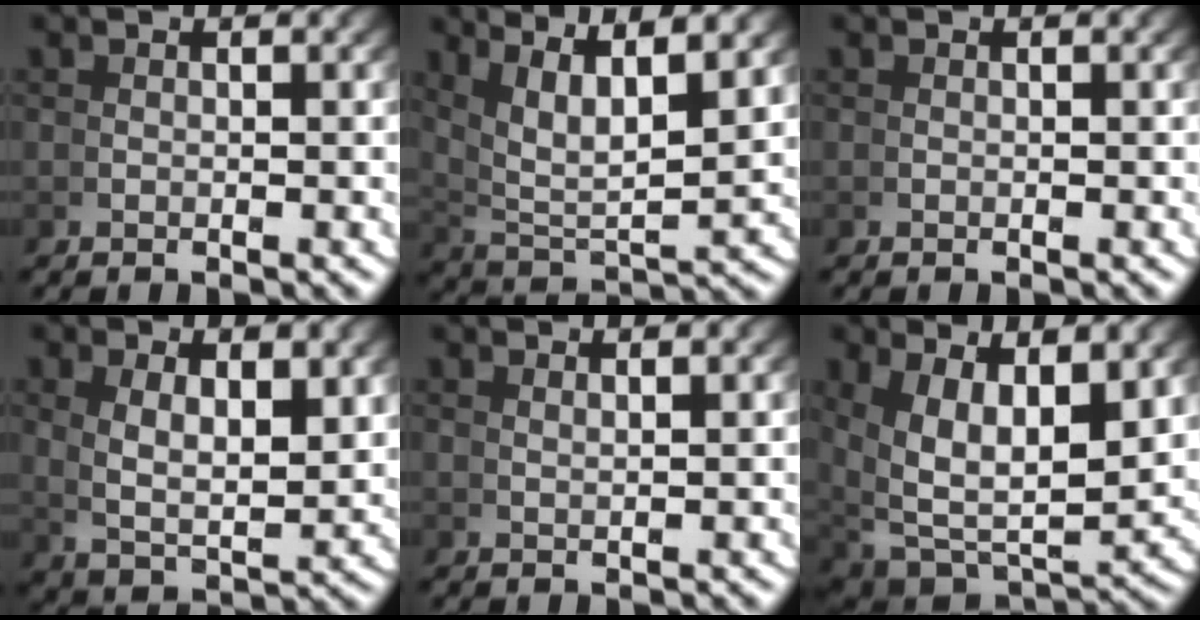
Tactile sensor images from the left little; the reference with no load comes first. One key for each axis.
{"total": 8.0, "fx": 3.5, "fy": 3.8, "fz": 6.1, "tx": -0.122, "ty": -0.013, "tz": 0.071}
{"total": 0.0}
{"total": 5.1, "fx": 1.6, "fy": 2.4, "fz": 4.1, "tx": -0.078, "ty": -0.008, "tz": 0.034}
{"total": 1.7, "fx": 1.3, "fy": -1.2, "fz": 0.0, "tx": 0.006, "ty": 0.002, "tz": 0.028}
{"total": 9.5, "fx": 0.6, "fy": 5.7, "fz": 7.6, "tx": -0.158, "ty": -0.041, "tz": 0.032}